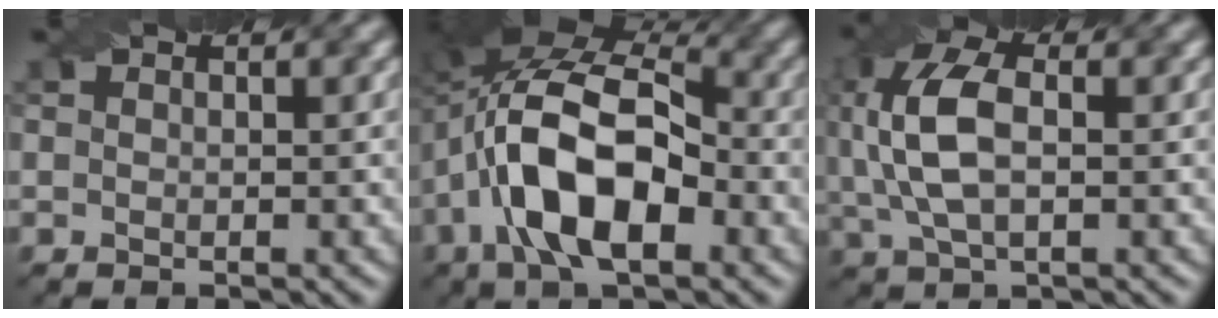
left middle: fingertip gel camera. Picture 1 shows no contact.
{"total": 12.1, "force": [-2.6, 6.5, 9.9], "torque": [-0.174, 0.016, -0.063]}
{"total": 7.4, "force": [0.9, 4.0, 6.2], "torque": [-0.151, 0.010, 0.013]}